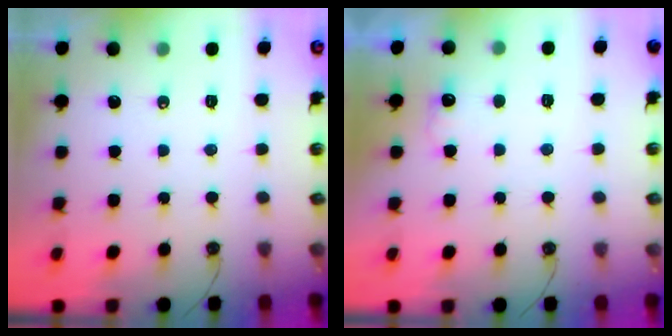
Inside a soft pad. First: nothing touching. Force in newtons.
{"total": 5.0, "press": 4.9, "slide": 1.1}